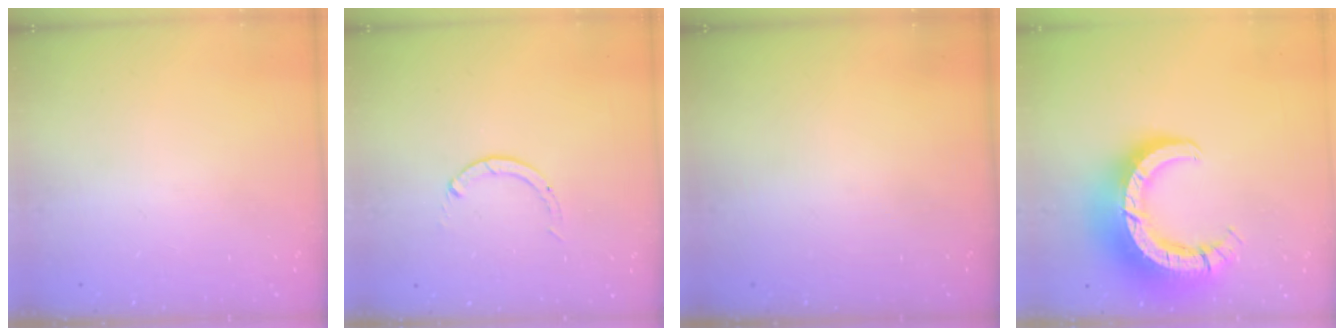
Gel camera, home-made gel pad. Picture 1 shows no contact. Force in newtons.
{"total": 0.0}
{"total": 0.0}
{"total": 18.5, "press": 18.4, "slide": 1.8}